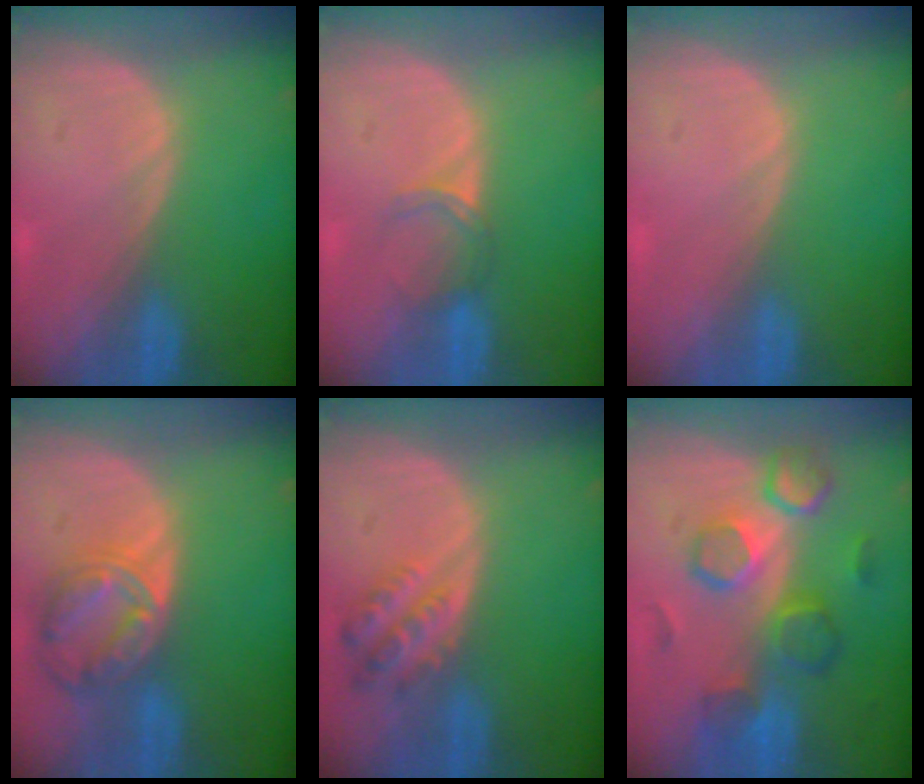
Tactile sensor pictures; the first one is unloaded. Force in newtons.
{"total": 2.9, "press": 2.5, "slide": 1.5}
{"total": 0.0}
{"total": 8.2, "press": 7.0, "slide": 4.3}
{"total": 4.8, "press": 4.8, "slide": 0.5}
{"total": 8.6, "press": 8.5, "slide": 1.6}